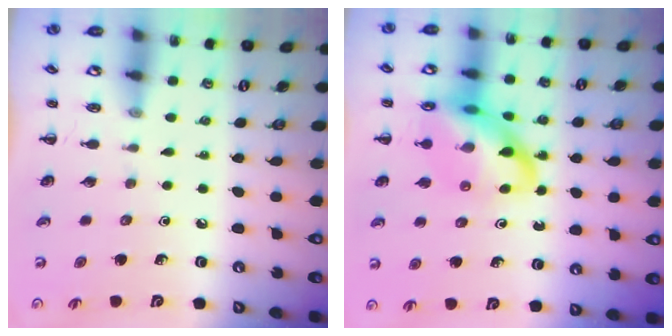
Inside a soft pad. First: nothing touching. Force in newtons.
{"total": 15.9, "press": 15.6, "slide": 2.9}